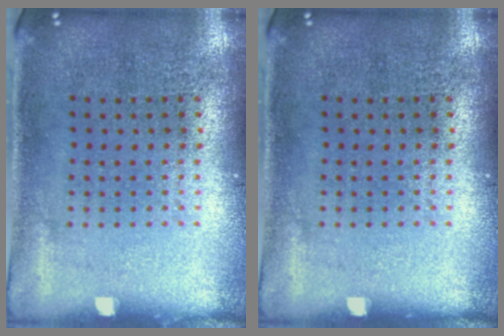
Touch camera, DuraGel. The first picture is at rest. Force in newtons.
{"total": 0.0}